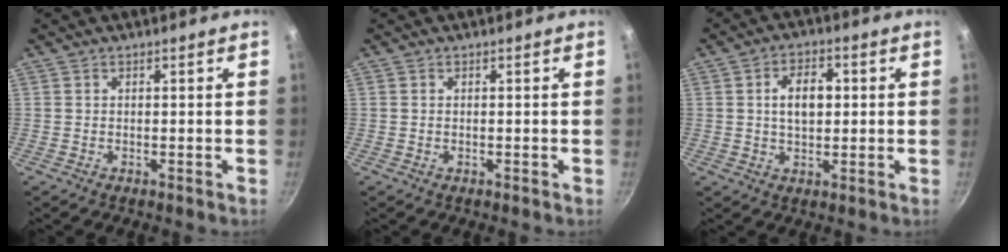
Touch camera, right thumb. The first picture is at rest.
{"total": 0.0}
{"total": 7.1, "force": [0.9, 4.4, 5.5], "torque": [-0.074, 0.009, 0.013]}